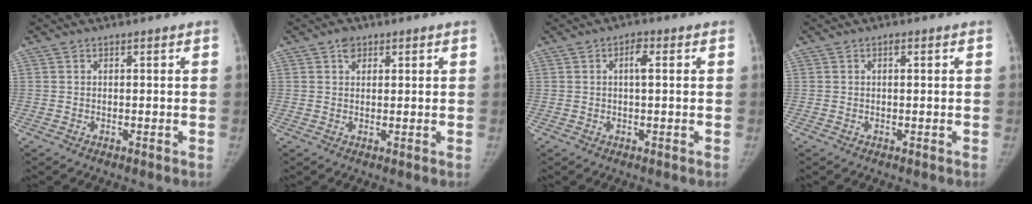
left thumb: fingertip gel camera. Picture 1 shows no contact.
{"total": 2.3, "force": [1.3, 1.8, 0.8], "torque": [0.003, -0.004, 0.015]}
{"total": 2.5, "force": [0.5, 1.0, 2.2], "torque": [-0.035, 0.004, 0.004]}
{"total": 0.8, "force": [0.2, 0.4, 0.6], "torque": [-0.004, 0.001, 0.002]}